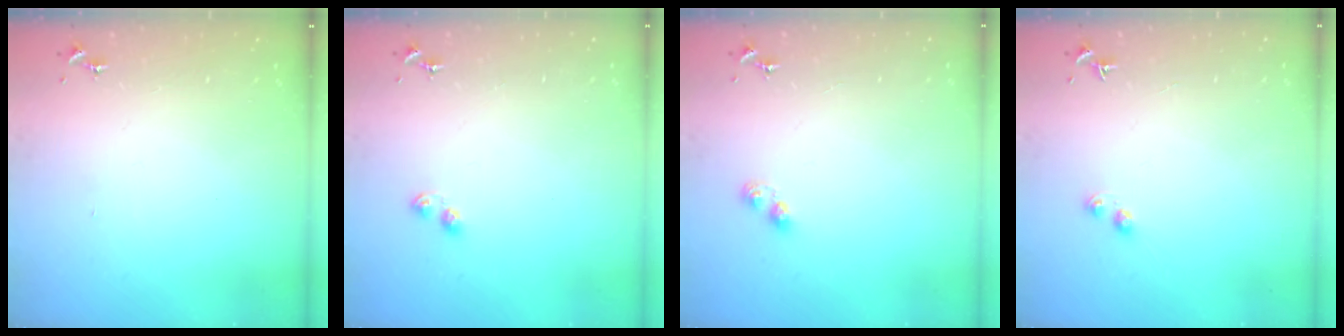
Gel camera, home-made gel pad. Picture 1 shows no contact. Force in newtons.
{"total": 3.7, "press": 3.7, "slide": 0.4}
{"total": 2.8, "press": 2.7, "slide": 0.4}
{"total": 2.3, "press": 2.2, "slide": 0.3}